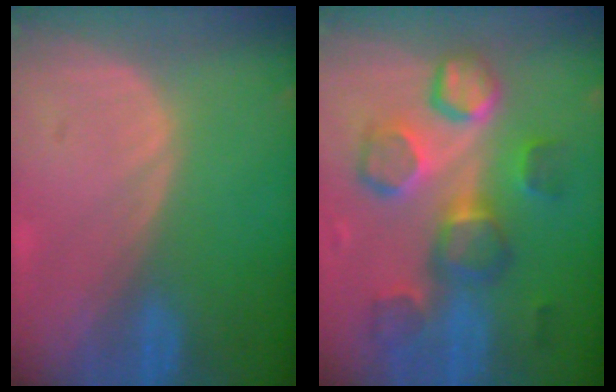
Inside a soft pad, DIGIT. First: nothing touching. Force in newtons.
{"total": 9.6, "press": 9.5, "slide": 0.9}